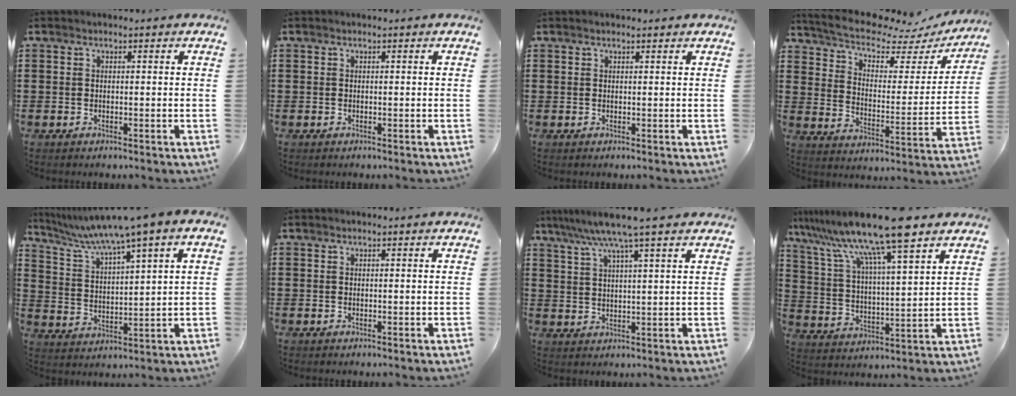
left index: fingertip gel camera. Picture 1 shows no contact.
{"total": 0.0}
{"total": 0.5, "force": [0.5, 0.0, 0.3], "torque": [-0.006, 0.001, 0.009]}
{"total": 7.5, "force": [6.4, 2.0, 3.3], "torque": [-0.084, -0.041, 0.106]}
{"total": 6.4, "force": [5.0, -0.6, 4.0], "torque": [-0.098, -0.036, 0.078]}
{"total": 0.0}
{"total": 7.3, "force": [5.6, -0.6, 4.5], "torque": [-0.103, -0.015, 0.097]}
{"total": 13.3, "force": [10.9, 0.9, 7.5], "torque": [-0.175, -0.053, 0.186]}